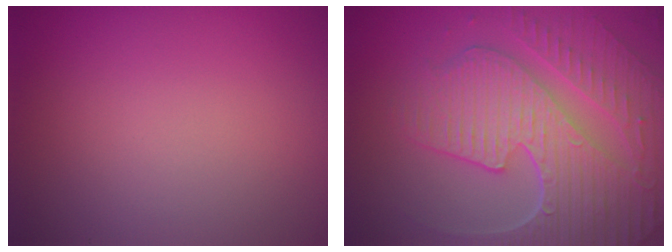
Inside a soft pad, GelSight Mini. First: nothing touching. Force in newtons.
{"total": 9.4, "press": 6.4, "slide": 6.9}